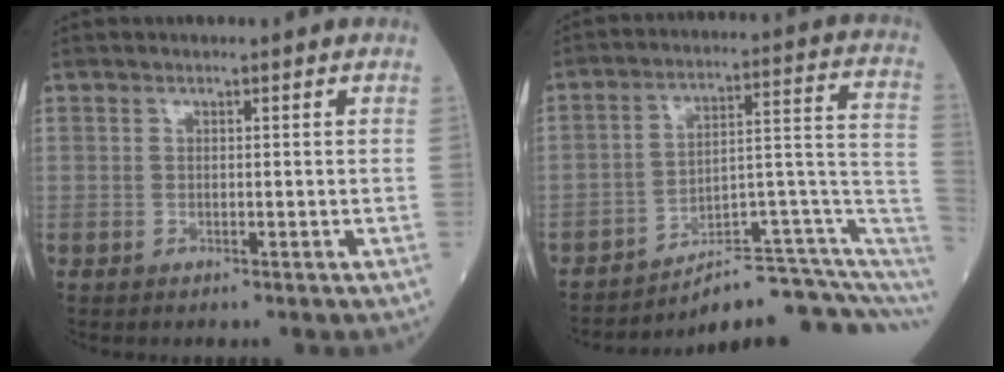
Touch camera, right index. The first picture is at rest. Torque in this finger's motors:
{"motor_torque": [0.24, -1.01, -0.41, -0.21]}